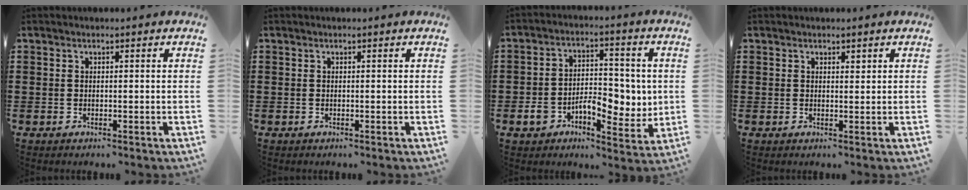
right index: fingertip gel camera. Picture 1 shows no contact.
{"total": 0.0}
{"total": 8.3, "force": [-1.8, 5.7, 5.8], "torque": [-0.098, 0.012, -0.031]}
{"total": 0.8, "force": [0.7, 0.4, 0.3], "torque": [0.002, -0.001, 0.011]}